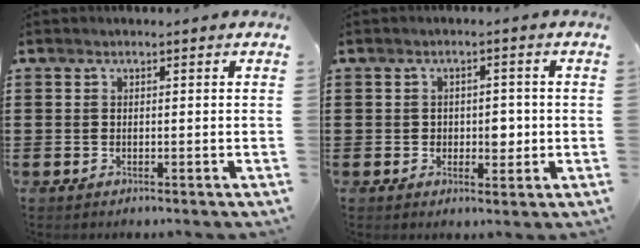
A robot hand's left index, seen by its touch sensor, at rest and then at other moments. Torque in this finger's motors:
{"motor_torque": [0.07, 0.02, 0.05, 0.02]}